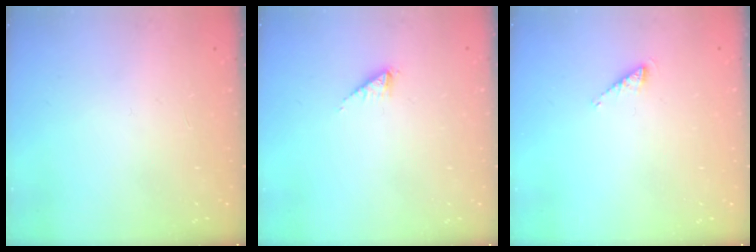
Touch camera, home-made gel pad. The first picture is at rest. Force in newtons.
{"total": 2.1, "press": 2.1, "slide": 0.2}
{"total": 3.2, "press": 3.2, "slide": 0.4}